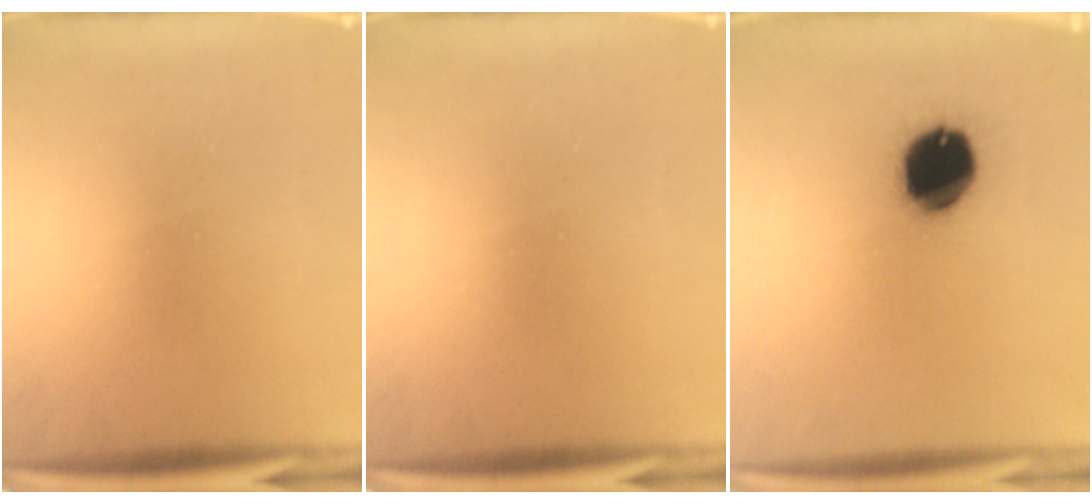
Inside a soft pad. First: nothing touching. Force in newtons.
{"total": 0.0}
{"total": 14.8}